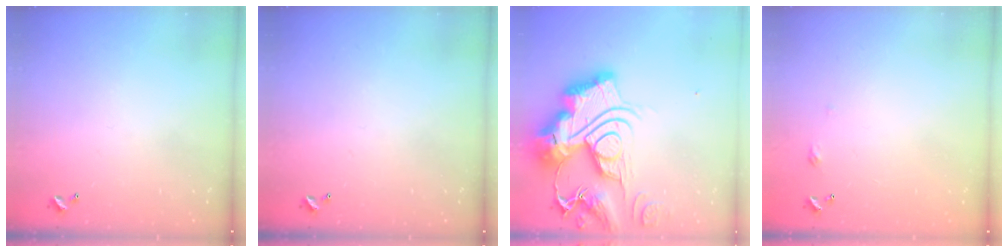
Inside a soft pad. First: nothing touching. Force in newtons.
{"total": 0.0}
{"total": 0.6, "press": 0.6, "slide": 0.0}
{"total": 2.7, "press": 2.6, "slide": 0.4}